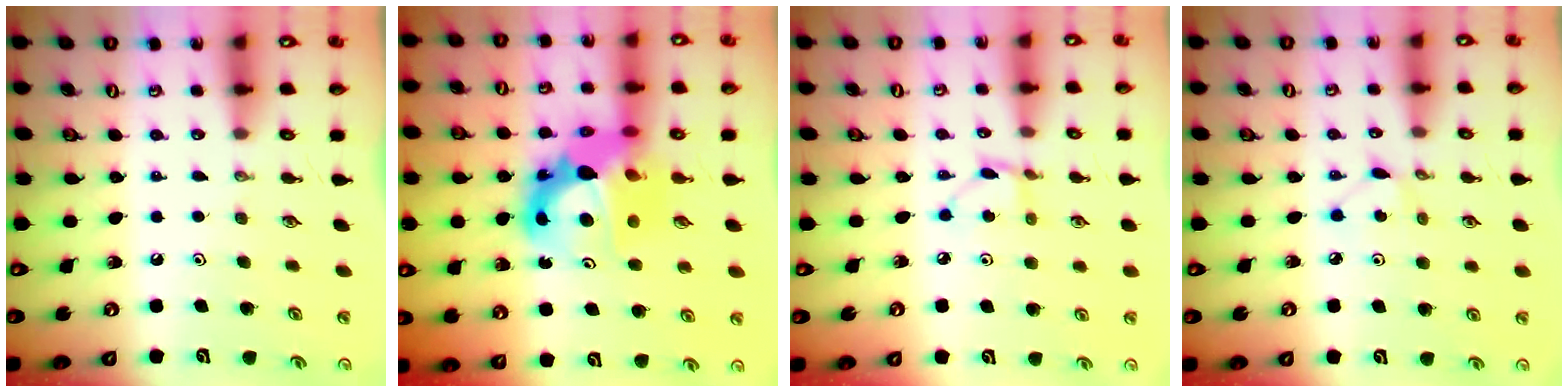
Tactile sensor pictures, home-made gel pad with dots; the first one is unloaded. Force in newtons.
{"total": 13.7, "press": 13.6, "slide": 1.3}
{"total": 3.7, "press": 3.7, "slide": 0.4}
{"total": 3.6, "press": 3.6, "slide": 0.5}